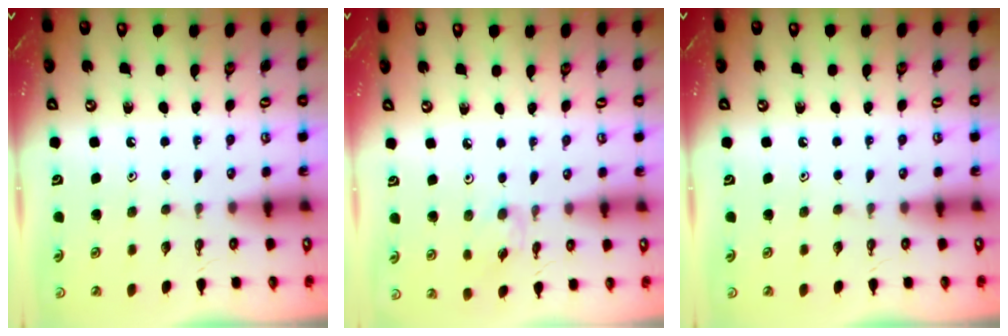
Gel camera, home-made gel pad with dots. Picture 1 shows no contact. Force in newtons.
{"total": 2.5, "press": 2.5, "slide": 0.3}
{"total": 0.0}